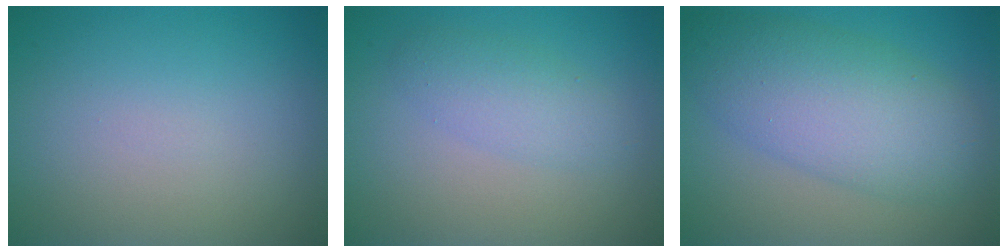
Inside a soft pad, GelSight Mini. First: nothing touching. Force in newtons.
{"total": 2.4, "press": 2.4, "slide": 0.1}
{"total": 7.6, "press": 7.6, "slide": 0.4}